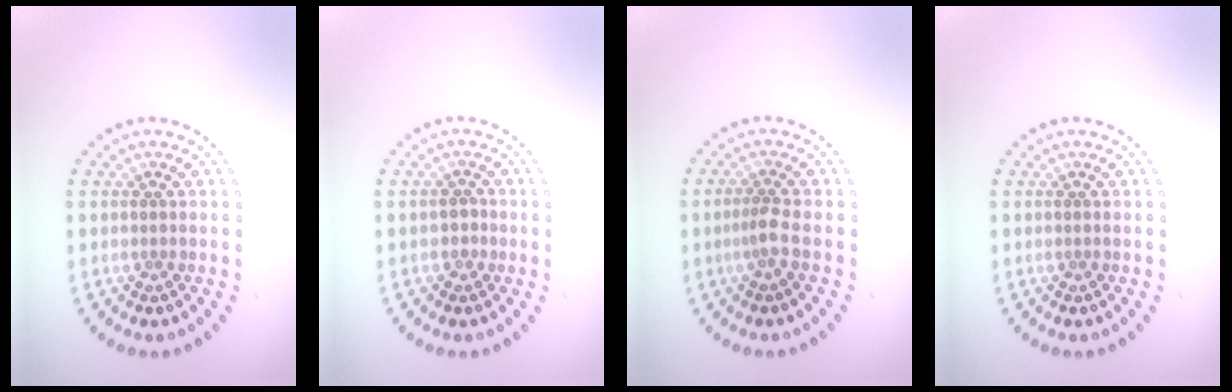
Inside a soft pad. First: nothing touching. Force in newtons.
{"total": 0.7, "press": 0.5, "slide": 0.4}
{"total": 1.3, "press": 1.0, "slide": 0.8}
{"total": 0.0}